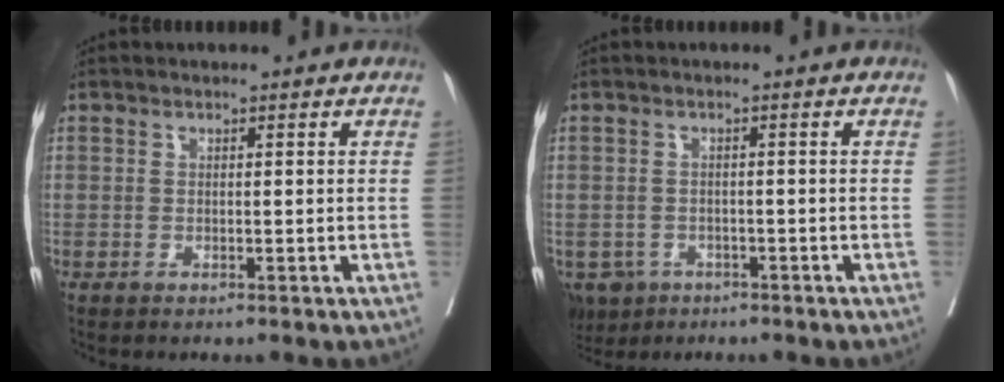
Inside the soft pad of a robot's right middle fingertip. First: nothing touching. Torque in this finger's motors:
{"motor_torque": [0.80, -0.78, 0.26, 0.08]}